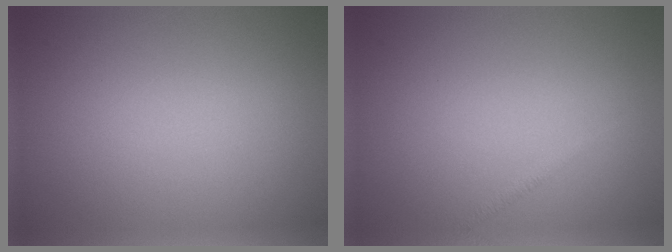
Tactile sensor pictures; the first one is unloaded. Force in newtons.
{"total": 0.7, "press": 0.7, "slide": 0.0}